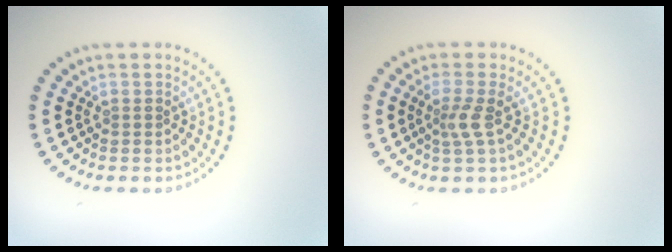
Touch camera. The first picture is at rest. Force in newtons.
{"total": 2.0, "press": 1.5, "slide": 1.3}